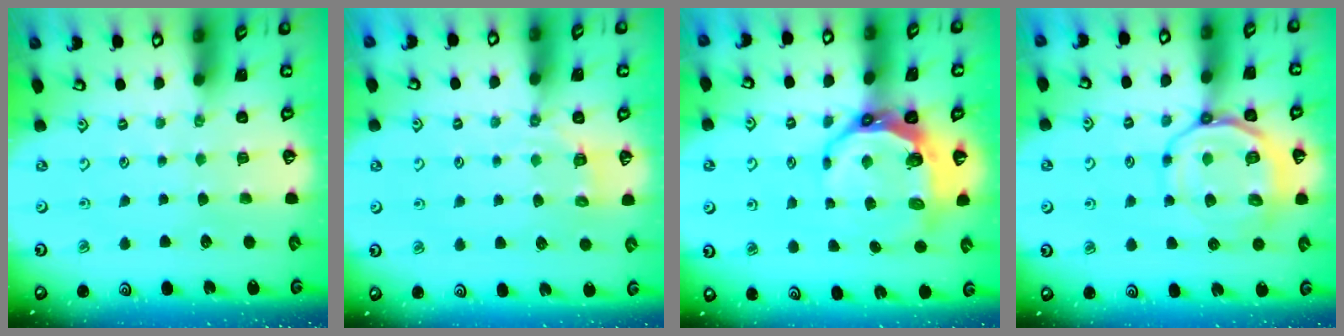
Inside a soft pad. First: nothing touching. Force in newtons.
{"total": 3.6, "press": 3.1, "slide": 1.9}
{"total": 9.5, "press": 8.6, "slide": 4.0}
{"total": 11.8, "press": 11.6, "slide": 2.2}